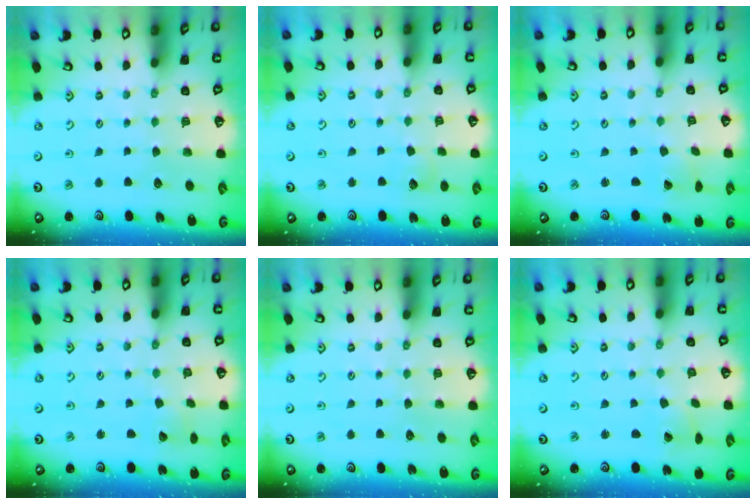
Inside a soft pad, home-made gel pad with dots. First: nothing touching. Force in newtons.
{"total": 3.5, "press": 3.4, "slide": 0.5}
{"total": 0.7, "press": 0.7, "slide": 0.0}
{"total": 3.1, "press": 3.1, "slide": 0.3}
{"total": 0.0}
{"total": 1.1, "press": 1.1, "slide": 0.0}